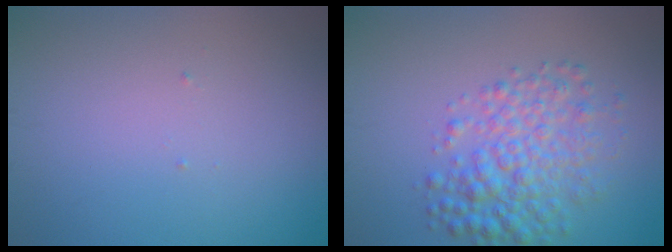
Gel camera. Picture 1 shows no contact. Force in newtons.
{"total": 4.9, "press": 4.9, "slide": 0.1}